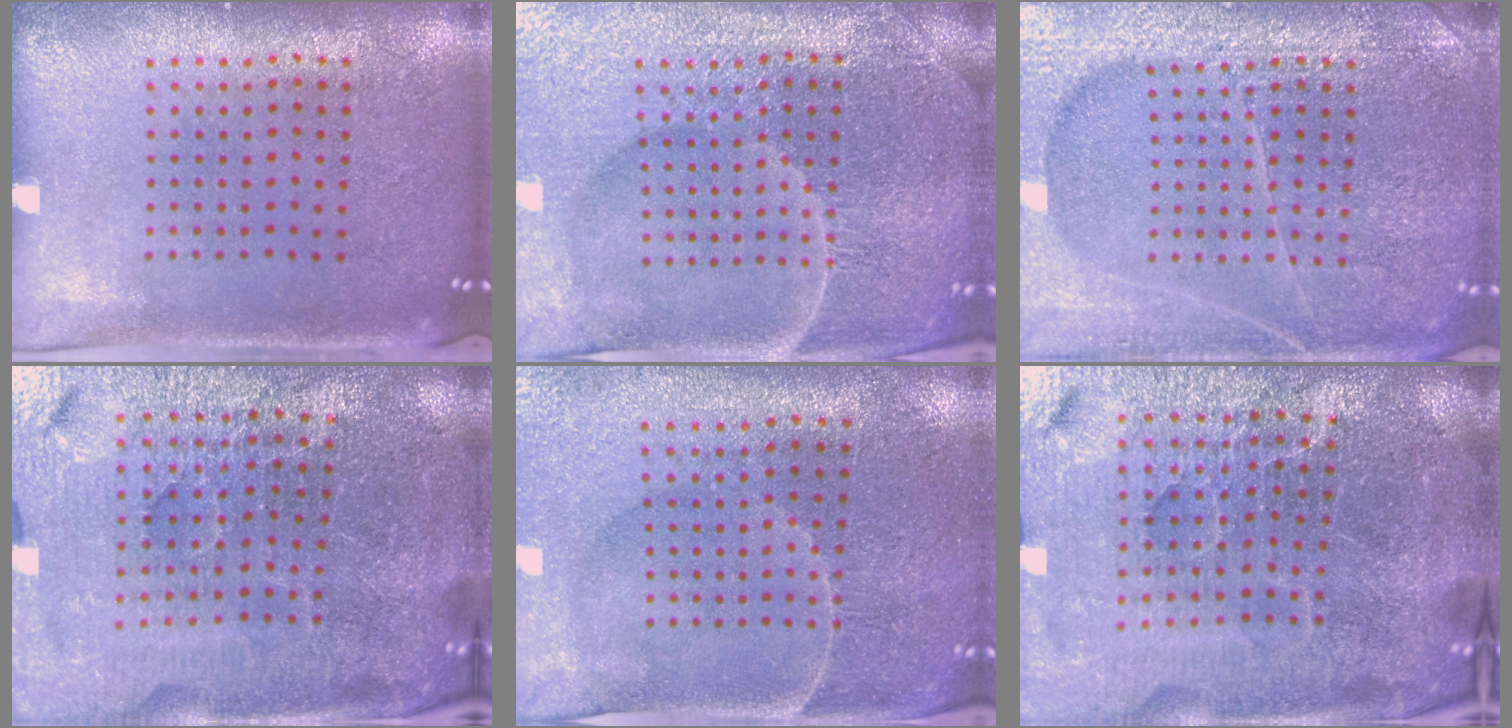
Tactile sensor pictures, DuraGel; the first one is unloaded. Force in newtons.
{"total": 5.2, "press": 4.9, "slide": 1.7}
{"total": 6.6, "press": 6.6, "slide": 0.8}
{"total": 5.2, "press": 4.9, "slide": 1.7}
{"total": 0.6, "press": 0.5, "slide": 0.4}
{"total": 6.8, "press": 6.0, "slide": 3.2}